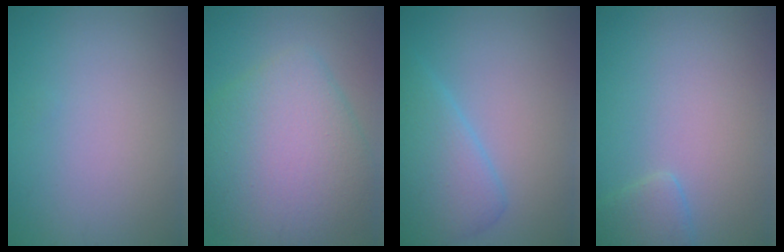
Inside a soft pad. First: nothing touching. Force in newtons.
{"total": 9.3, "press": 9.2, "slide": 0.2}
{"total": 4.9, "press": 4.9, "slide": 0.2}
{"total": 1.9, "press": 1.9, "slide": 0.1}